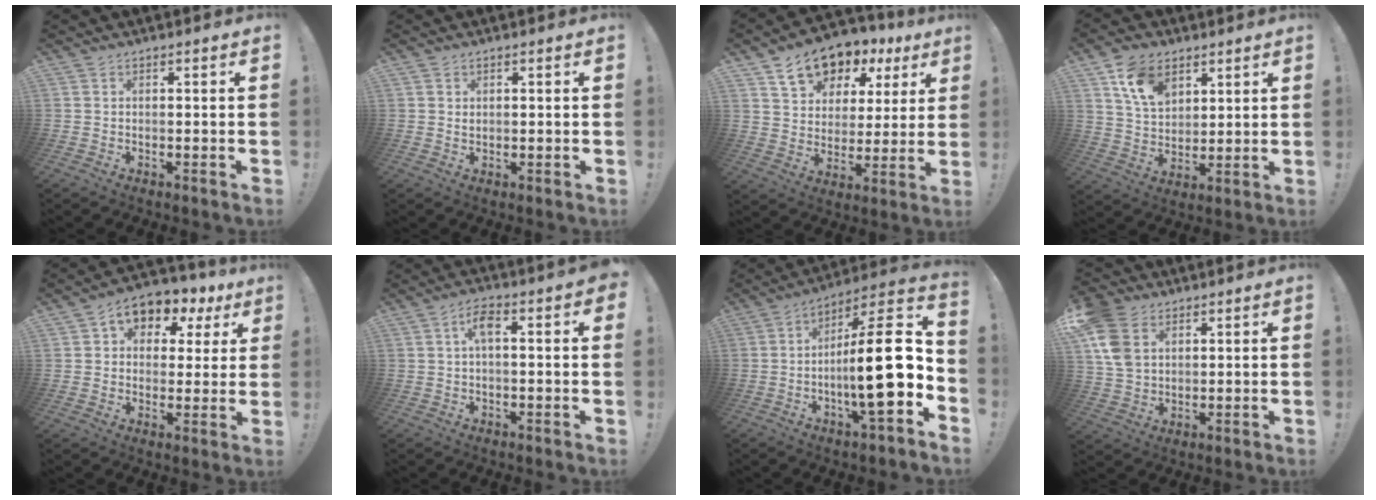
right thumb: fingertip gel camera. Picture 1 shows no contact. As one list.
[{"total": 1.0, "force": [0.6, 0.7, -0.3], "torque": [0.004, 0.001, 0.012]}, {"total": 13.8, "force": [8.8, 9.0, 5.9], "torque": [-0.091, -0.051, 0.160]}, {"total": 11.7, "force": [6.6, 7.9, 5.6], "torque": [-0.088, -0.028, 0.126]}, {"total": 8.0, "force": [3.4, 6.2, 3.8], "torque": [-0.052, -0.019, 0.067]}, {"total": 5.1, "force": [0.7, 1.6, 4.8], "torque": [-0.088, 0.008, 0.009]}, {"total": 20.8, "force": [-3.1, 4.3, 20.1], "torque": [-0.334, 0.015, -0.055]}, {"total": 13.1, "force": [4.7, 9.6, 7.6], "torque": [-0.147, -0.010, 0.095]}]